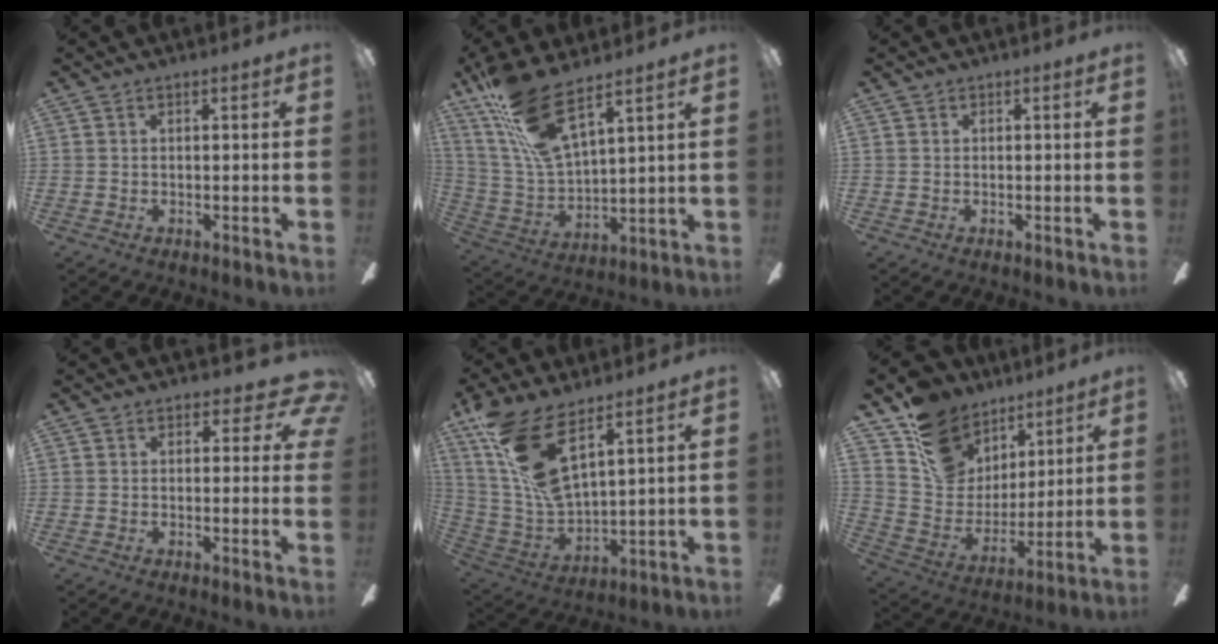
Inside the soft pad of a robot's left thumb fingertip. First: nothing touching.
{"total": 16.1, "force": [11.0, 4.6, 10.8], "torque": [-0.247, -0.055, 0.197]}
{"total": 0.0}
{"total": 4.9, "force": [2.3, 2.7, 3.3], "torque": [-0.030, -0.011, 0.040]}
{"total": 17.4, "force": [10.3, 6.1, 12.7], "torque": [-0.274, -0.052, 0.184]}
{"total": 16.5, "force": [10.5, 11.4, 5.5], "torque": [-0.112, -0.065, 0.205]}